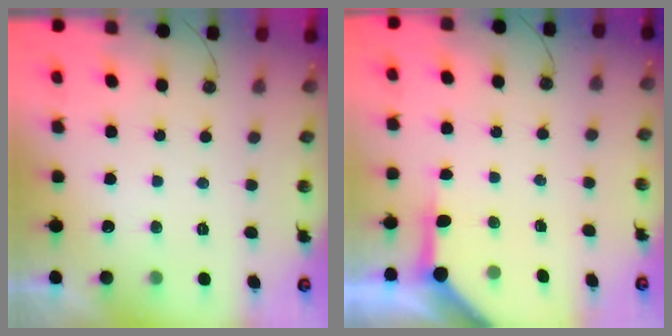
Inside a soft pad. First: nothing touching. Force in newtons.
{"total": 6.5, "press": 6.5, "slide": 0.4}